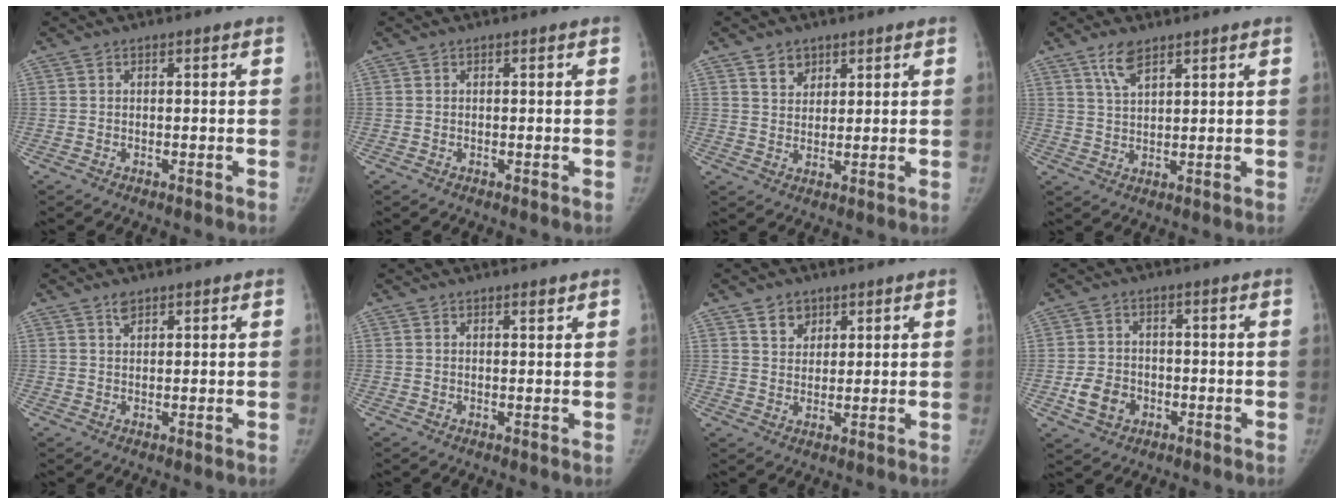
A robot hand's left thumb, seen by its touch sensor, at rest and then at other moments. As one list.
[{"total": 0.0}, {"total": 3.8, "force": [2.5, 2.7, 1.1], "torque": [-0.001, -0.019, 0.049]}, {"total": 4.8, "force": [3.3, 1.8, 3.0], "torque": [-0.053, -0.013, 0.068]}, {"total": 1.7, "force": [1.3, 0.8, 0.8], "torque": [-0.009, -0.004, 0.025]}, {"total": 1.0, "force": [0.8, 0.2, 0.6], "torque": [-0.008, -0.007, 0.015]}, {"total": 4.3, "force": [2.7, 3.1, 1.3], "torque": [-0.001, -0.019, 0.051]}, {"total": 6.0, "force": [-2.0, 4.8, 3.0], "torque": [-0.044, 0.012, -0.030]}]